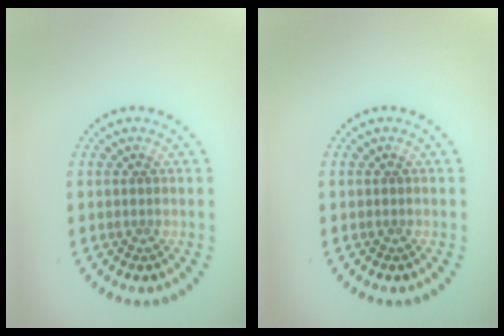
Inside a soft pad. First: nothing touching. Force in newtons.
{"total": 0.0}